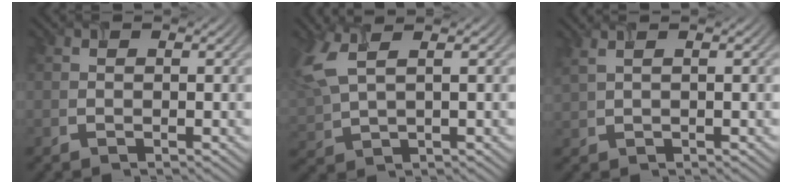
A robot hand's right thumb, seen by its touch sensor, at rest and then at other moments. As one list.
[{"total": 6.6, "force": [2.9, 2.4, 5.4], "torque": [-0.160, 0.010, 0.056]}, {"total": 2.1, "force": [1.5, 0.3, 1.5], "torque": [-0.034, 0.012, 0.018]}]